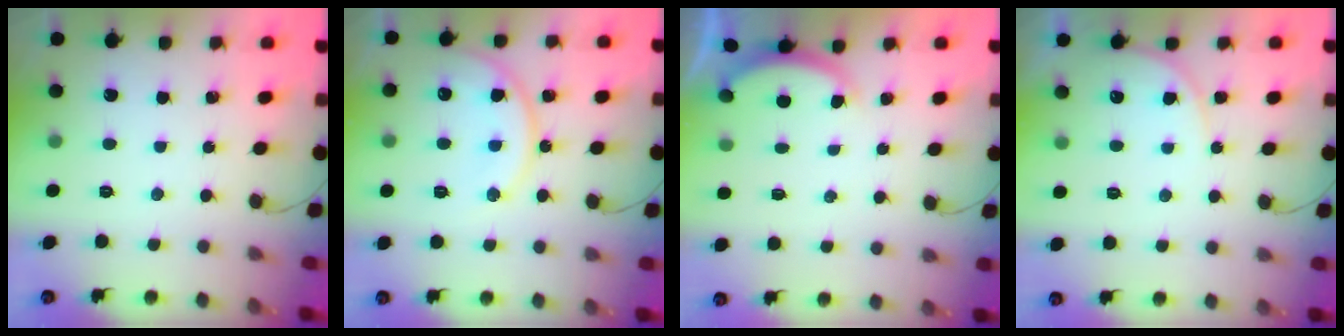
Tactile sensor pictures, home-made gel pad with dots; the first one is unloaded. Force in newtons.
{"total": 11.8, "press": 11.8, "slide": 0.8}
{"total": 1.3, "press": 1.2, "slide": 0.5}
{"total": 5.8, "press": 5.8, "slide": 0.4}